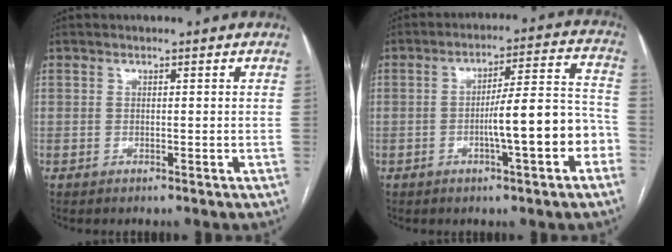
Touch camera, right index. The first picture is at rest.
{"total": 11.1, "force": [-3.5, 1.4, 10.4], "torque": [-0.152, 0.026, -0.049]}